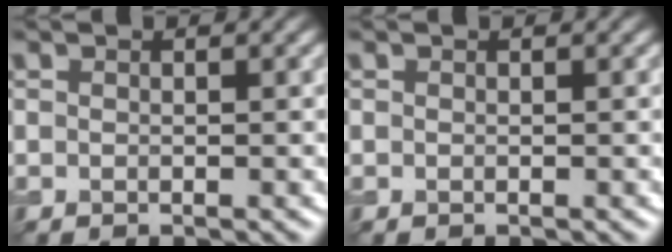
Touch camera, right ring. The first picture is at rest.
{"total": 0.0}